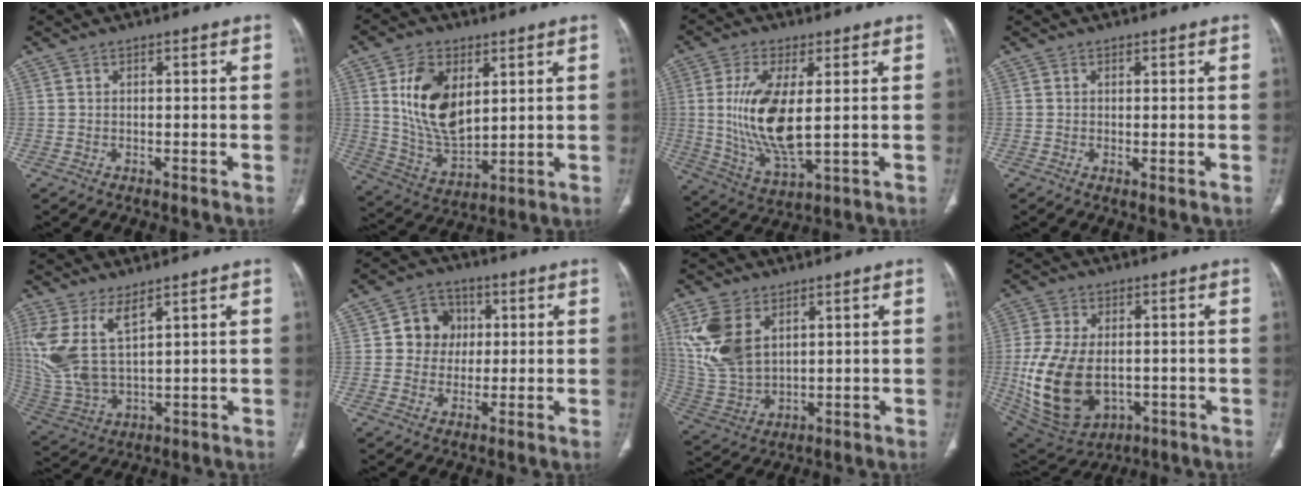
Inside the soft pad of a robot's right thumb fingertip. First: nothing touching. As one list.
[{"total": 14.6, "force": [4.3, 8.7, 10.9], "torque": [-0.180, -0.026, 0.094]}, {"total": 14.0, "force": [1.3, 5.5, 12.8], "torque": [-0.265, -0.024, 0.037]}, {"total": 1.0, "force": [0.0, 0.3, 0.9], "torque": [-0.023, -0.006, 0.001]}, {"total": 12.5, "force": [5.8, 5.4, 9.6], "torque": [-0.218, -0.025, 0.137]}, {"total": 8.0, "force": [1.2, 7.2, 3.0], "torque": [-0.003, 0.007, 0.014]}, {"total": 13.2, "force": [5.2, 8.1, 9.0], "torque": [-0.190, -0.014, 0.121]}, {"total": 18.2, "force": [-2.2, 11.6, 13.8], "torque": [-0.271, -0.009, -0.011]}]